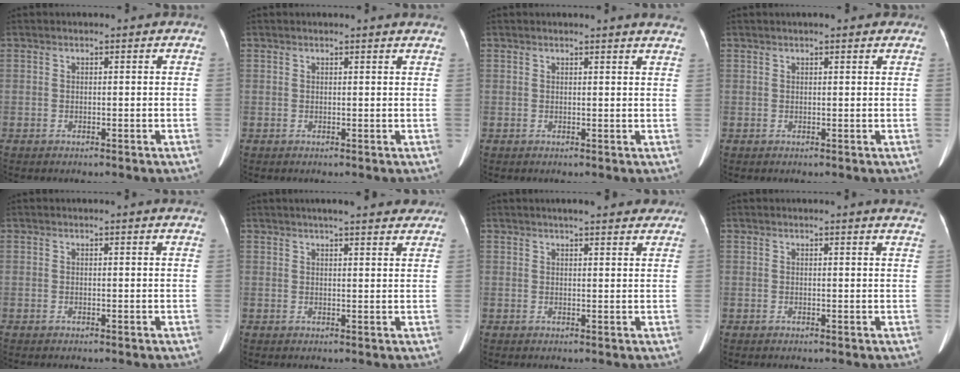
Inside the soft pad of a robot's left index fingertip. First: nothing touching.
{"total": 2.6, "force": [2.5, -0.1, 0.7], "torque": [-0.013, -0.002, 0.014]}
{"total": 5.9, "force": [5.6, 0.0, 1.8], "torque": [-0.017, -0.011, 0.035]}
{"total": 3.7, "force": [2.9, 0.8, 2.2], "torque": [-0.021, 0.020, 0.032]}
{"total": 2.2, "force": [2.2, -0.1, 0.6], "torque": [-0.014, -0.002, 0.012]}
{"total": 12.3, "force": [10.7, 2.0, 5.7], "torque": [-0.062, 0.017, 0.120]}
{"total": 10.2, "force": [8.8, 1.9, 4.8], "torque": [-0.048, 0.013, 0.095]}
{"total": 5.7, "force": [5.4, 0.0, 1.8], "torque": [-0.016, -0.013, 0.032]}